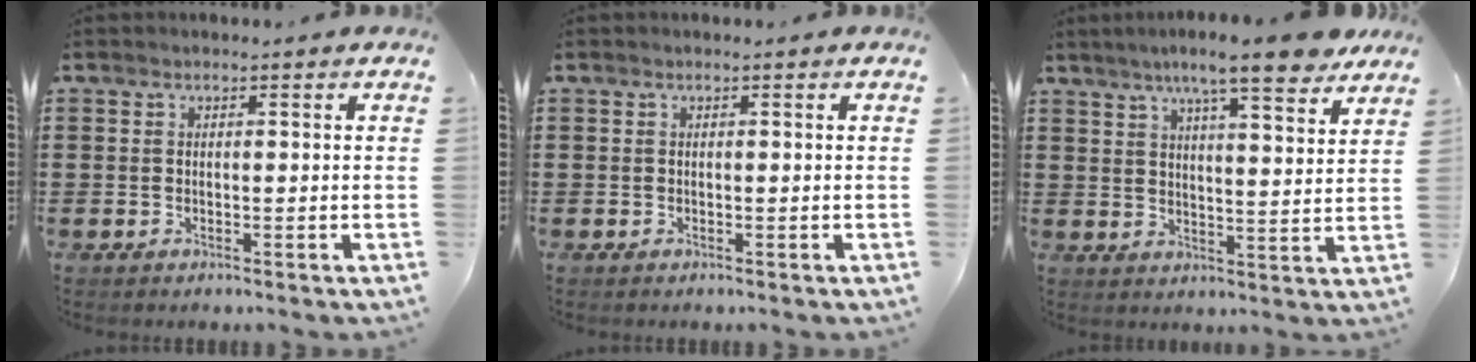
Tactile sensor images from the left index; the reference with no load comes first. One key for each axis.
{"total": 0.0}
{"total": 9.0, "fx": 7.1, "fy": 0.9, "fz": 5.5, "tx": -0.102, "ty": -0.023, "tz": 0.119}